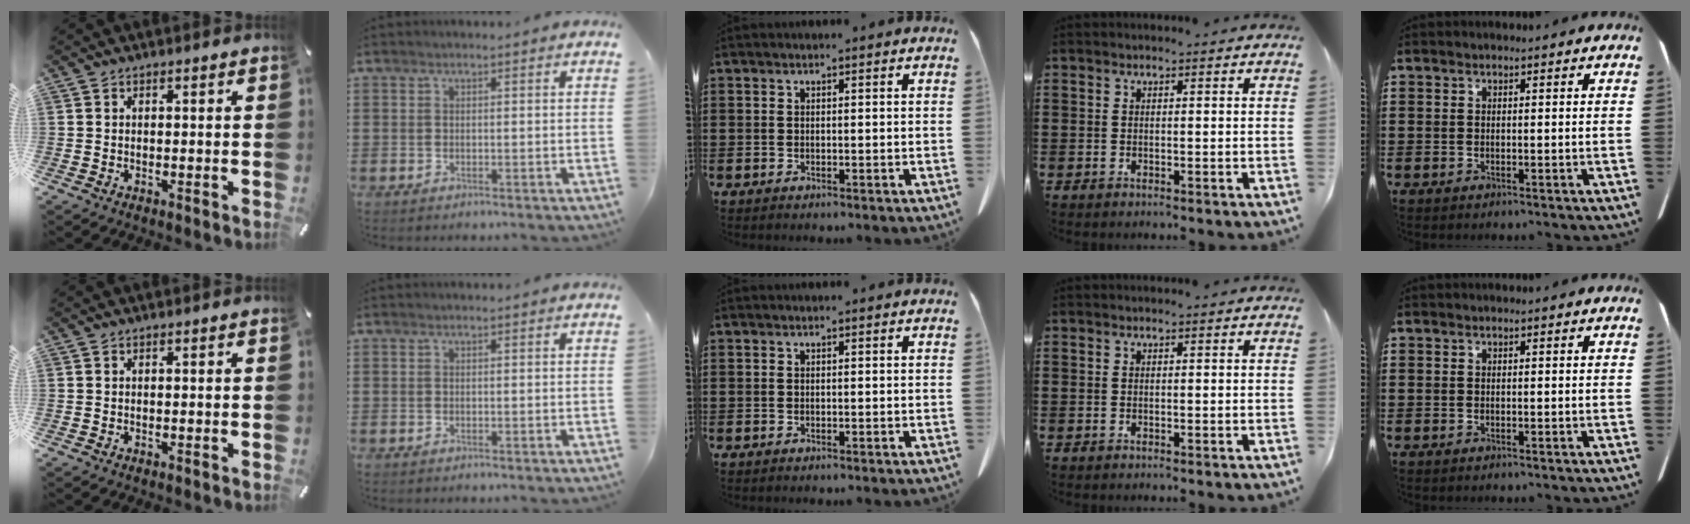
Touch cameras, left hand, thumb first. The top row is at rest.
{}